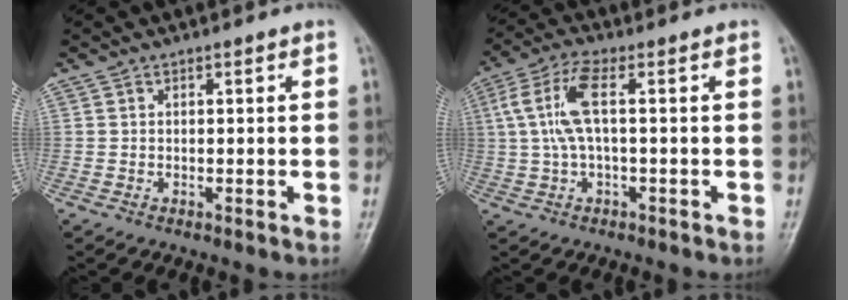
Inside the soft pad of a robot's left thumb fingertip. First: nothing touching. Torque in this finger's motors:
{"motor_torque": [0.29, 0.11, 1.16, 0.10, 0.29]}